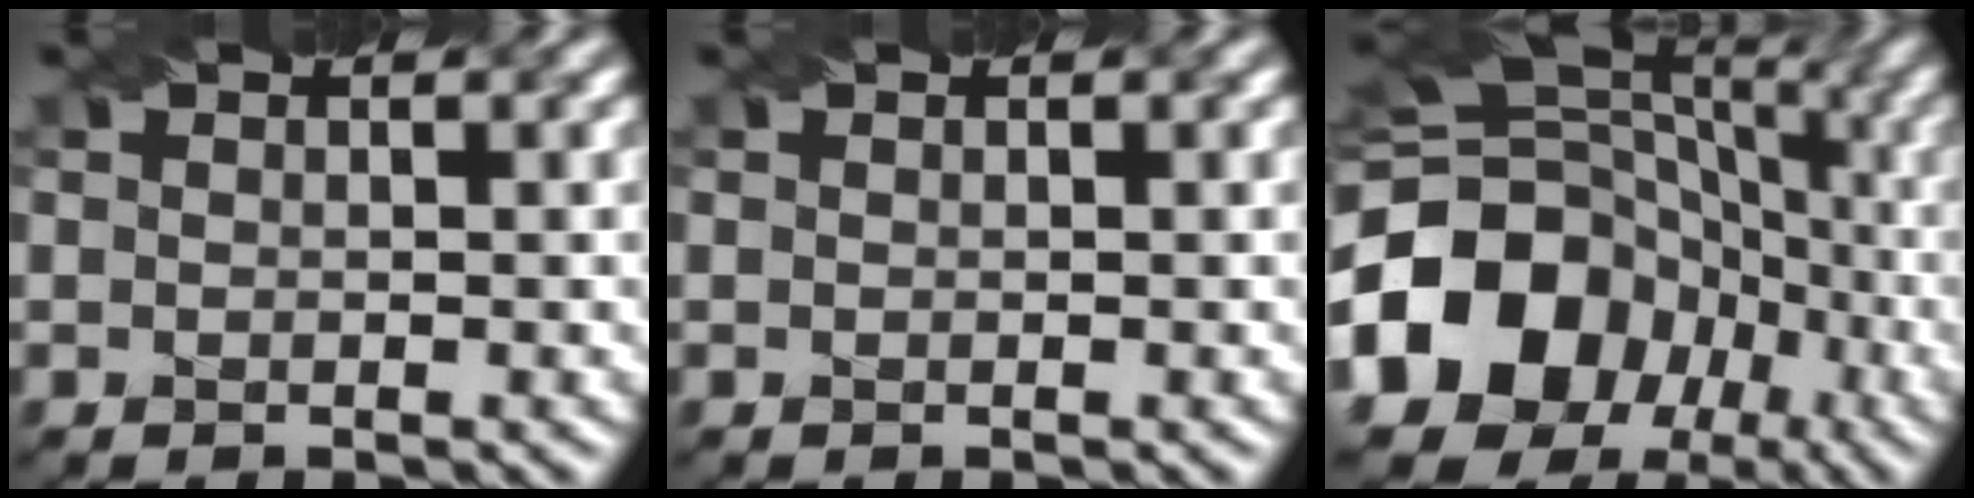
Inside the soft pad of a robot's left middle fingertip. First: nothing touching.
{"total": 0.0}
{"total": 14.7, "force": [-4.9, 12.1, 6.9], "torque": [-0.157, 0.012, -0.102]}